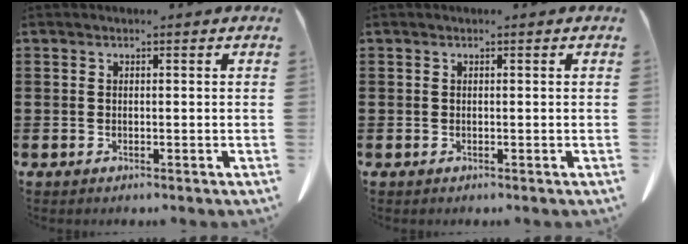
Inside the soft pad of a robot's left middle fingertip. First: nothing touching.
{"total": 0.0}